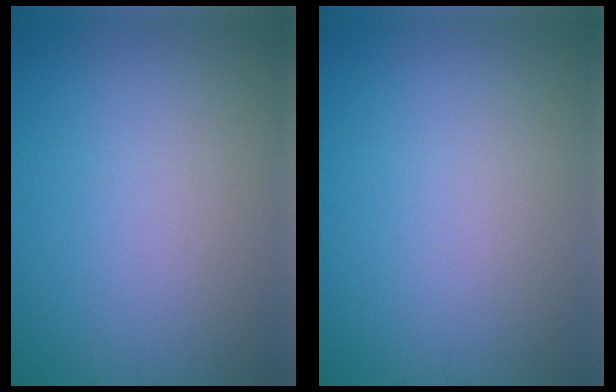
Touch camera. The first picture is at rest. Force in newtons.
{"total": 0.0}